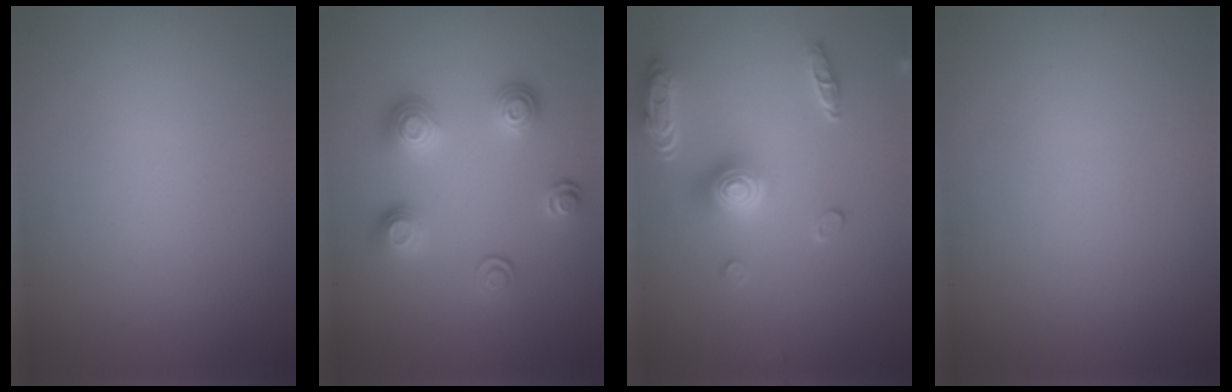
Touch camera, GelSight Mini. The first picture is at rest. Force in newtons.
{"total": 3.4, "press": 2.9, "slide": 1.8}
{"total": 4.3, "press": 3.7, "slide": 2.2}
{"total": 0.0}